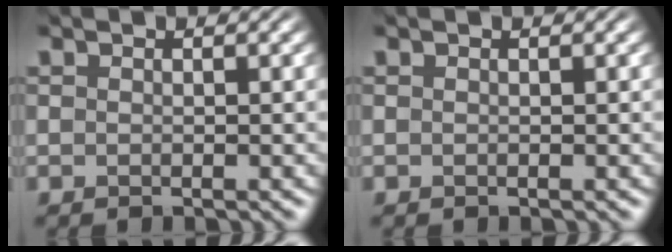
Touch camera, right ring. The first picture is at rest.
{"total": 0.0}